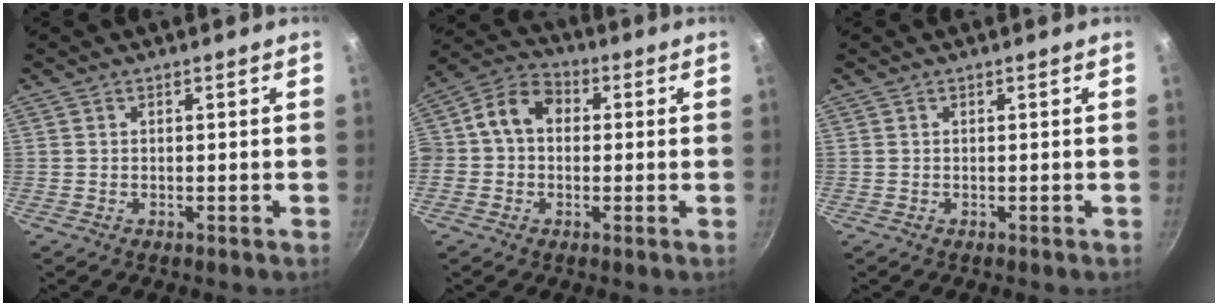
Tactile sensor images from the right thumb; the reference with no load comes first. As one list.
[{"total": 9.1, "force": [0.5, 7.4, 5.3], "torque": [-0.066, 0.024, -0.016]}, {"total": 0.0}]